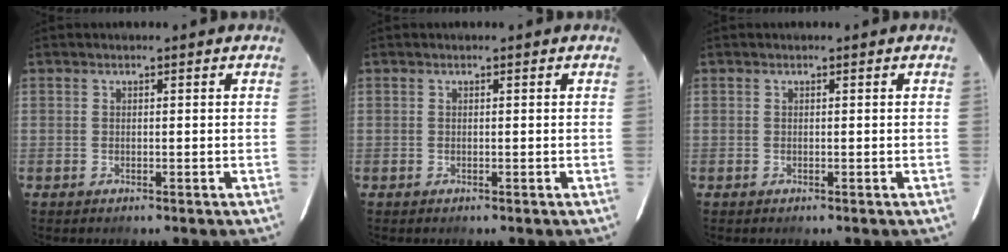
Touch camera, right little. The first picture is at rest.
{"total": 0.0}
{"total": 0.0}